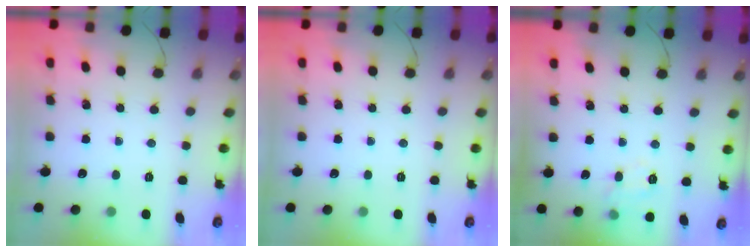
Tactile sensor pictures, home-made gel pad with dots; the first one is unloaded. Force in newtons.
{"total": 0.0}
{"total": 8.7, "press": 8.6, "slide": 0.7}